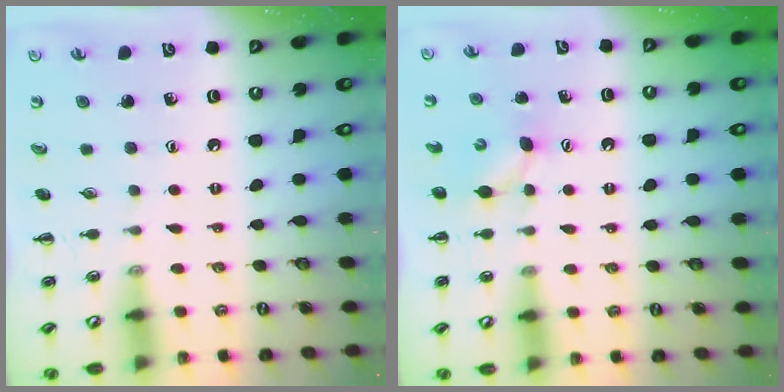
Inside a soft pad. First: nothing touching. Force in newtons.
{"total": 4.4, "press": 4.3, "slide": 1.1}